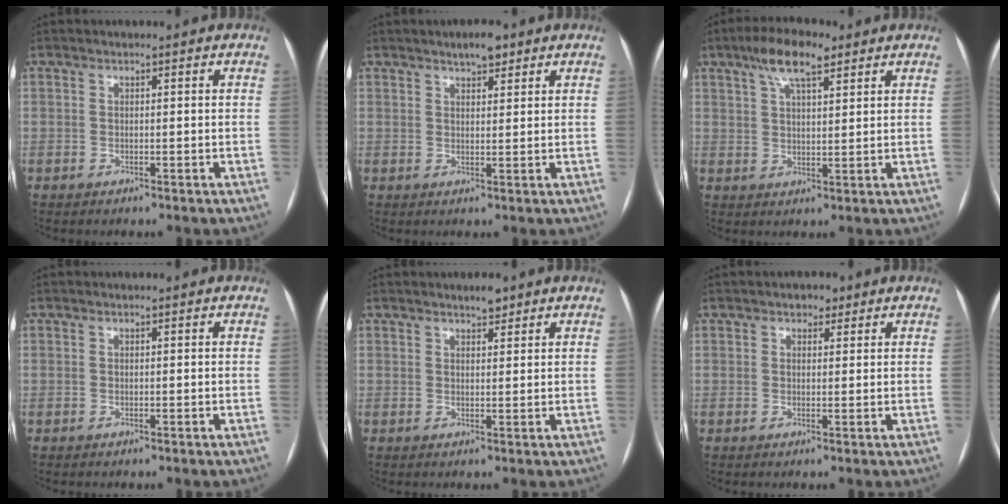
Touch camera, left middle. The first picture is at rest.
{"total": 3.3, "force": [2.4, 1.1, 1.9], "torque": [-0.032, 0.003, 0.037]}
{"total": 7.4, "force": [4.7, 2.1, 5.4], "torque": [-0.105, 0.016, 0.081]}
{"total": 0.0}
{"total": 2.1, "force": [1.7, 0.6, 1.0], "torque": [-0.019, 0.001, 0.027]}
{"total": 2.0, "force": [1.3, 1.2, 0.9], "torque": [-0.013, 0.005, 0.017]}